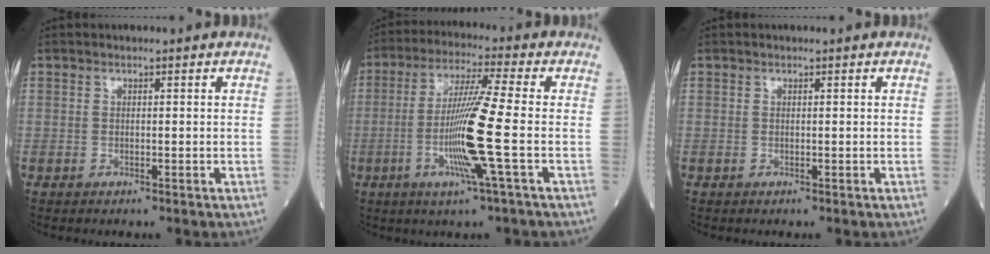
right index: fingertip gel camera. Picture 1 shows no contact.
{"total": 11.3, "force": [-2.5, -1.7, 10.9], "torque": [-0.216, -0.013, -0.051]}
{"total": 0.0}